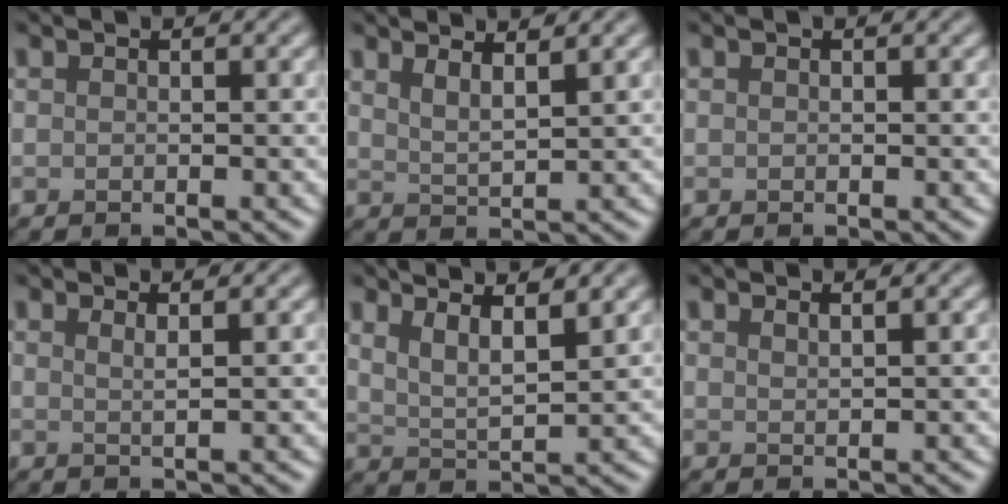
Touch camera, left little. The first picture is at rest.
{"total": 3.0, "force": [2.4, 0.8, 1.6], "torque": [-0.018, 0.008, 0.033]}
{"total": 0.0}
{"total": 1.4, "force": [0.8, 0.4, 1.0], "torque": [-0.007, 0.001, 0.006]}
{"total": 4.9, "force": [3.4, 1.4, 3.2], "torque": [-0.052, 0.012, 0.048]}
{"total": 1.1, "force": [0.9, 0.3, 0.5], "torque": [0.001, 0.000, 0.011]}